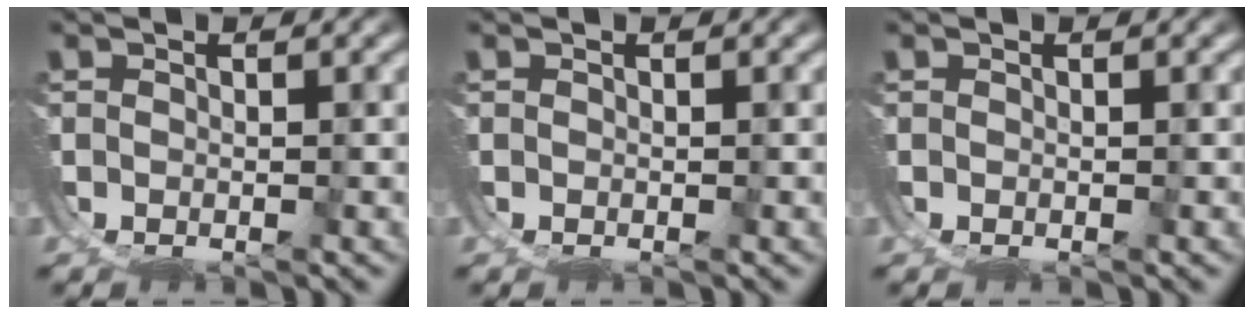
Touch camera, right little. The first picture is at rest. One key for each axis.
{"total": 0.0}
{"total": 0.0}